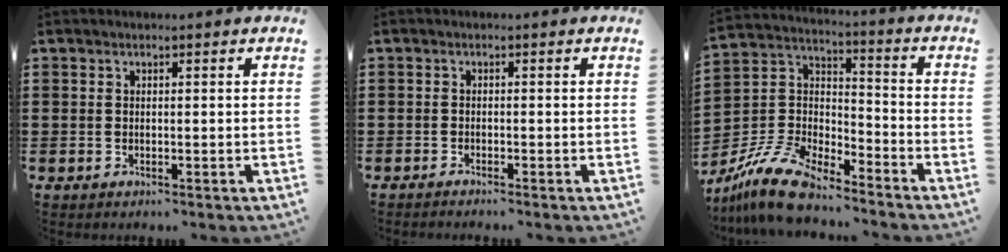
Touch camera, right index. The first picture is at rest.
{"total": 0.9, "force": [-0.9, -0.2, 0.1], "torque": [-0.004, -0.003, -0.017]}
{"total": 11.7, "force": [-10.3, 2.9, 4.8], "torque": [-0.116, 0.027, -0.209]}